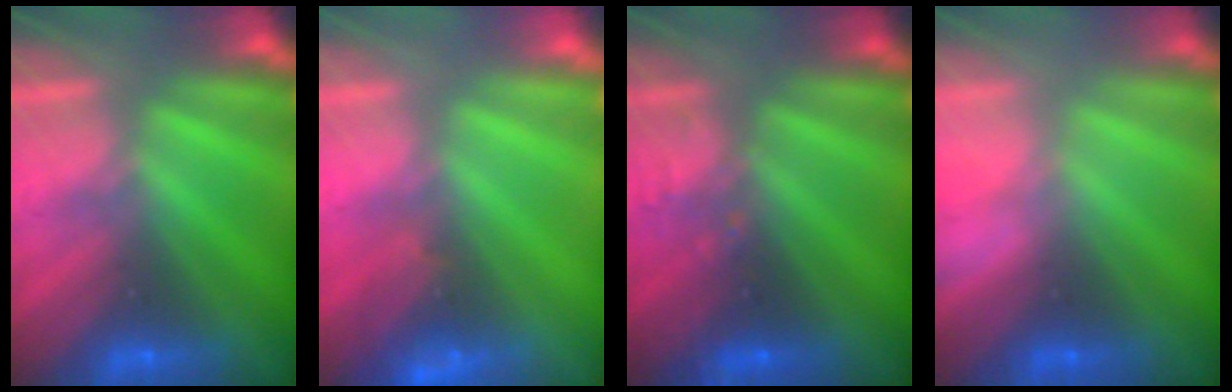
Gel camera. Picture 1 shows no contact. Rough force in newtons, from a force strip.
{"total": 2.6}
{"total": 2.9}
{"total": 2.7}